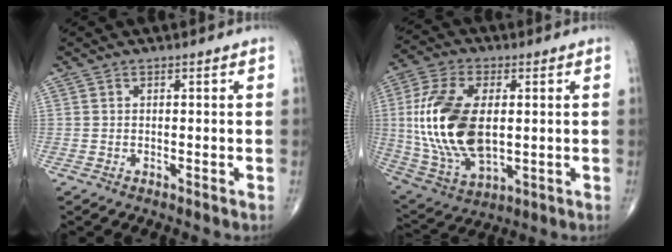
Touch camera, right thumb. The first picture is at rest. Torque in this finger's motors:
{"motor_torque": [0.84, 3.67, 1.04, -0.78, 0.74]}